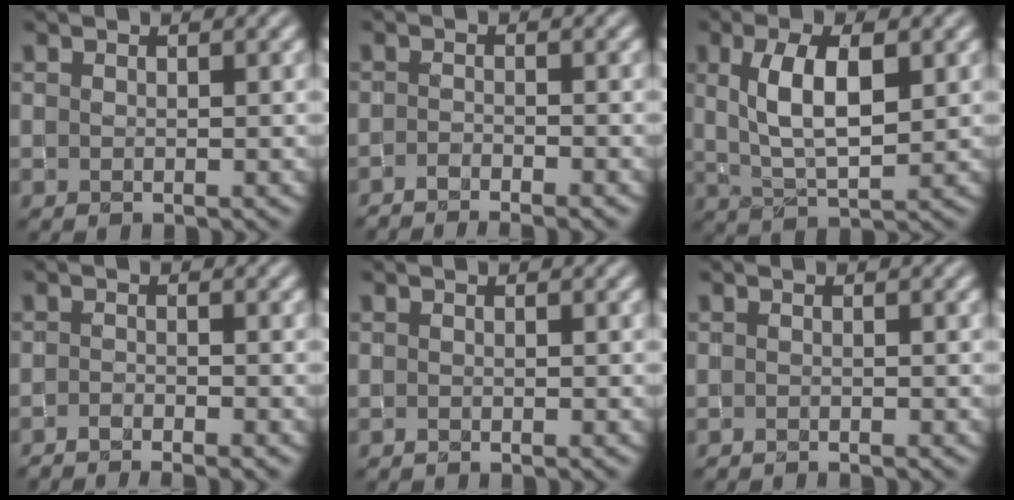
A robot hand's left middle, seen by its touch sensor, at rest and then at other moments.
{"total": 3.4, "force": [-2.7, 0.5, 2.0], "torque": [-0.036, 0.001, -0.050]}
{"total": 6.0, "force": [1.5, 2.5, 5.3], "torque": [-0.101, 0.008, 0.032]}
{"total": 3.3, "force": [-2.6, 0.5, 1.9], "torque": [-0.036, 0.000, -0.048]}
{"total": 0.6, "force": [-0.5, 0.1, 0.3], "torque": [-0.003, -0.005, -0.009]}
{"total": 1.0, "force": [-0.9, 0.1, 0.3], "torque": [-0.002, -0.002, -0.018]}